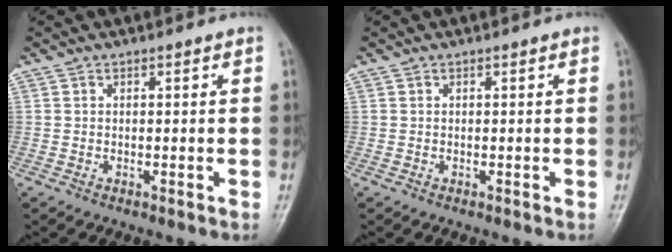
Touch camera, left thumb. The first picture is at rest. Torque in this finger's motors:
{"motor_torque": [-0.01, 0.02, -0.01, -0.02, 0.00]}